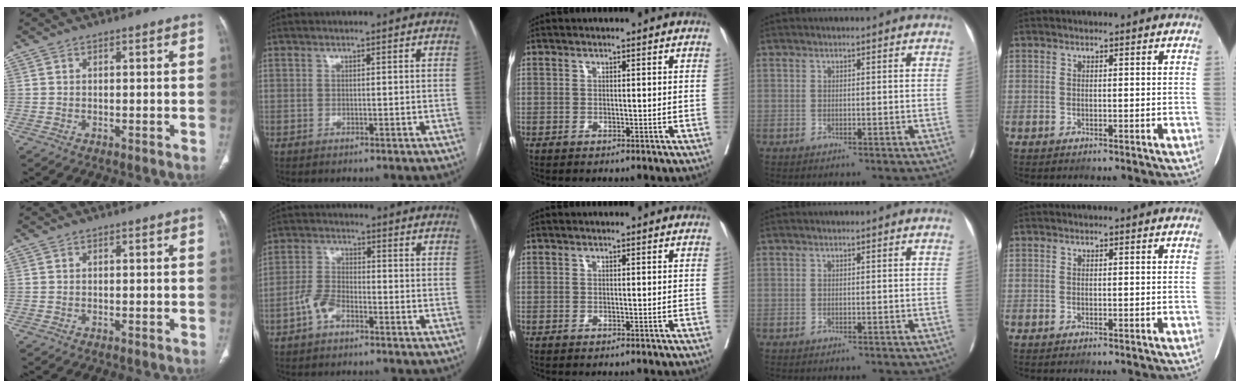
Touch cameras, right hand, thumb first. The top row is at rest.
{"index": {"total": 4.4, "force": [-2.5, 2.1, 2.9], "torque": [-0.068, 0.010, -0.050]}}